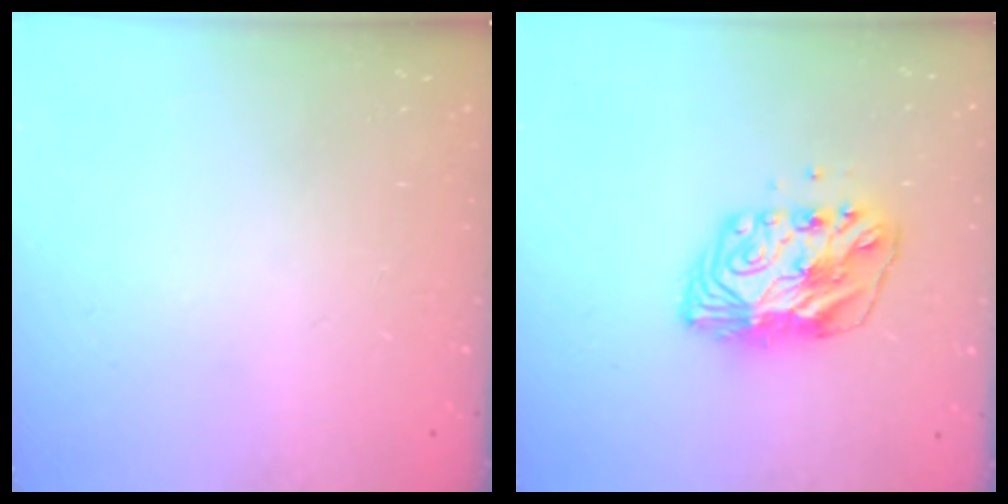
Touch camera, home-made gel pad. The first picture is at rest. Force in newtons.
{"total": 9.6, "press": 9.5, "slide": 1.0}